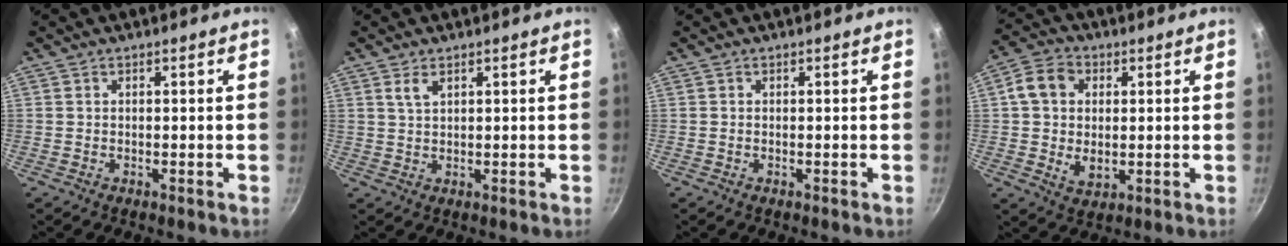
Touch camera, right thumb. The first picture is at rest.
{"total": 2.4, "force": [1.4, 1.1, 1.6], "torque": [-0.032, -0.005, 0.034]}
{"total": 0.0}
{"total": 10.4, "force": [1.4, 7.8, 6.7], "torque": [-0.099, 0.002, 0.023]}